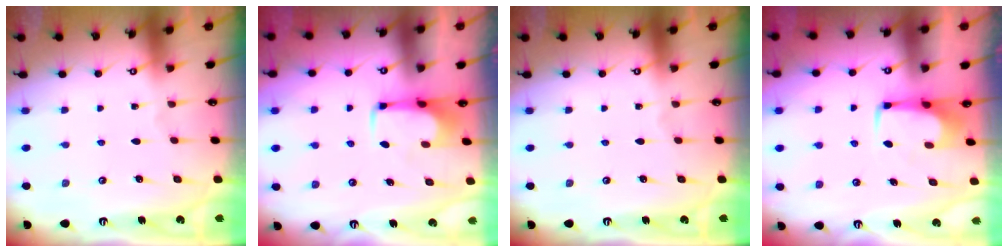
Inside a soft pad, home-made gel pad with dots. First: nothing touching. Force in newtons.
{"total": 2.0, "press": 2.0, "slide": 0.2}
{"total": 0.0}
{"total": 1.8, "press": 1.6, "slide": 0.6}